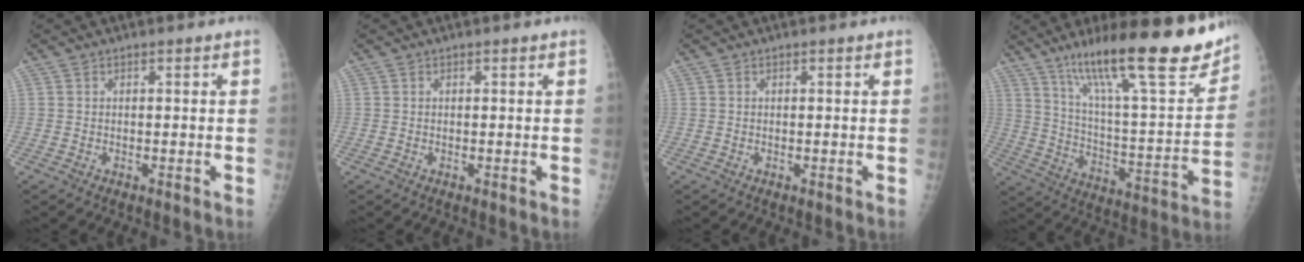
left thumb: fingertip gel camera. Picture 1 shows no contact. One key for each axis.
{"total": 0.0}
{"total": 0.0}
{"total": 27.4, "fx": 17.9, "fy": 5.8, "fz": 19.9, "tx": -0.281, "ty": -0.056, "tz": 0.289}